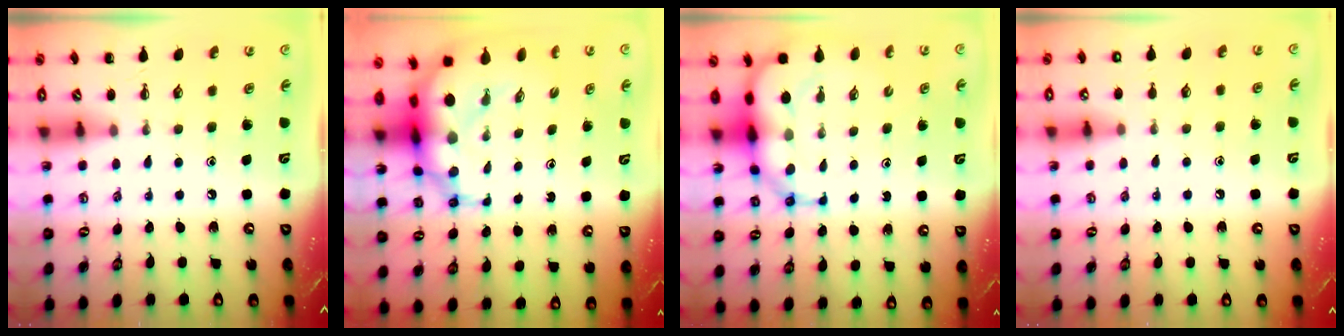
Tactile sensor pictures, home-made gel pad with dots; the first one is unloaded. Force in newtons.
{"total": 12.4, "press": 12.0, "slide": 3.3}
{"total": 9.7, "press": 9.3, "slide": 2.7}
{"total": 6.4, "press": 6.2, "slide": 1.7}